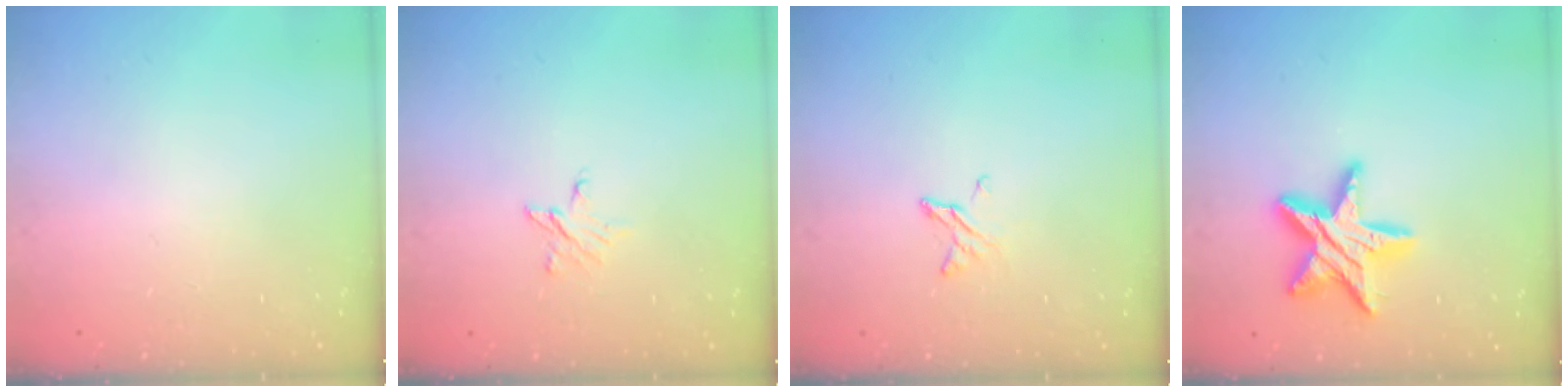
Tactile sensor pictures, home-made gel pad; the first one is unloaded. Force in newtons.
{"total": 2.5, "press": 2.5, "slide": 0.2}
{"total": 3.9, "press": 3.9, "slide": 0.2}
{"total": 14.7, "press": 14.7, "slide": 0.7}